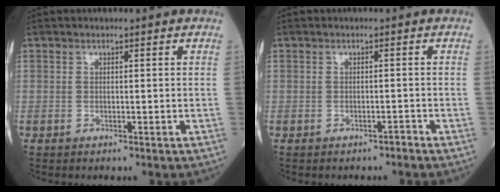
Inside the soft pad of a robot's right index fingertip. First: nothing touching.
{"total": 0.6, "force": [-0.6, 0.2, 0.2], "torque": [0.002, 0.001, -0.010]}